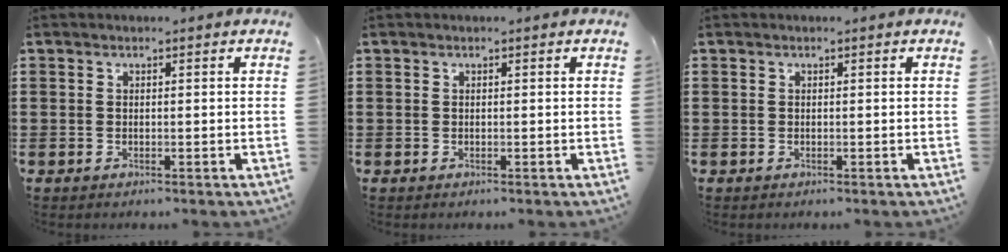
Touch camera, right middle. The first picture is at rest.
{"total": 0.0}
{"total": 0.0}